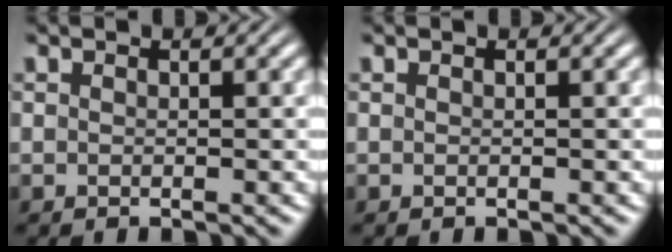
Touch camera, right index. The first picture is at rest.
{"total": 0.0}